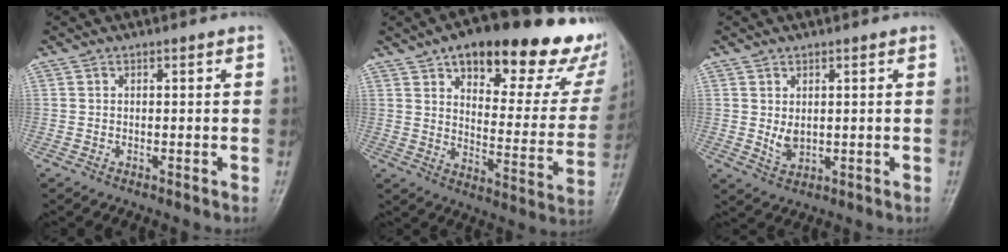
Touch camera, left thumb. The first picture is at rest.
{"total": 28.5, "force": [17.2, 11.5, 19.7], "torque": [-0.218, -0.046, 0.233]}
{"total": 2.9, "force": [0.4, 1.8, 2.2], "torque": [-0.030, -0.011, 0.016]}